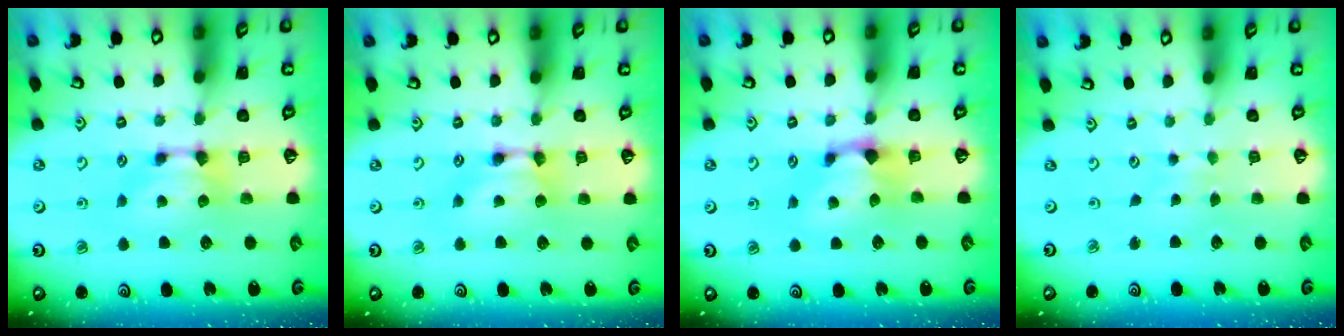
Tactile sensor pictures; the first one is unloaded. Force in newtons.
{"total": 1.6, "press": 1.6, "slide": 0.2}
{"total": 1.0, "press": 0.2, "slide": 0.9}
{"total": 4.3, "press": 4.3, "slide": 0.0}